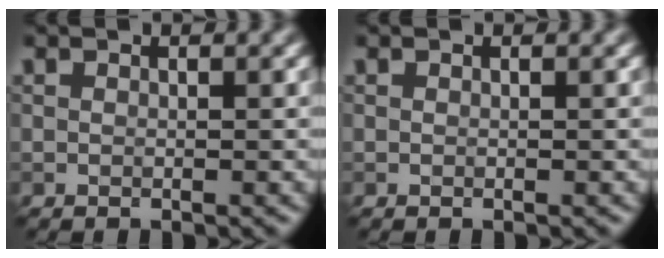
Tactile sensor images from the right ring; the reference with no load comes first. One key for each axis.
{"total": 0.0}